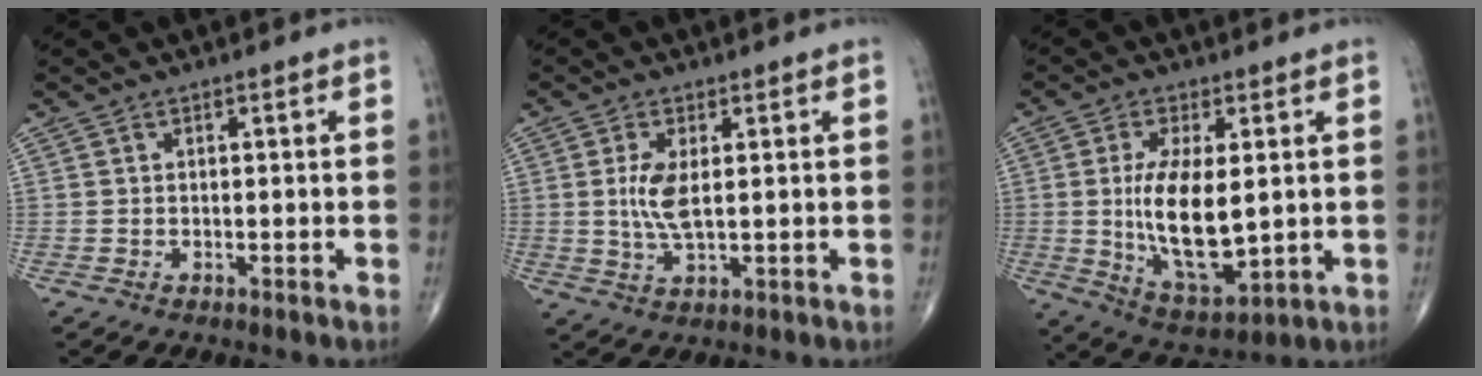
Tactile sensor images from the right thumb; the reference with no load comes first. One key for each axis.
{"total": 5.5, "fx": 0.8, "fy": 2.1, "fz": 5.0, "tx": -0.104, "ty": -0.009, "tz": 0.018}
{"total": 14.1, "fx": 0.5, "fy": 6.0, "fz": 12.8, "tx": -0.229, "ty": -0.023, "tz": 0.023}